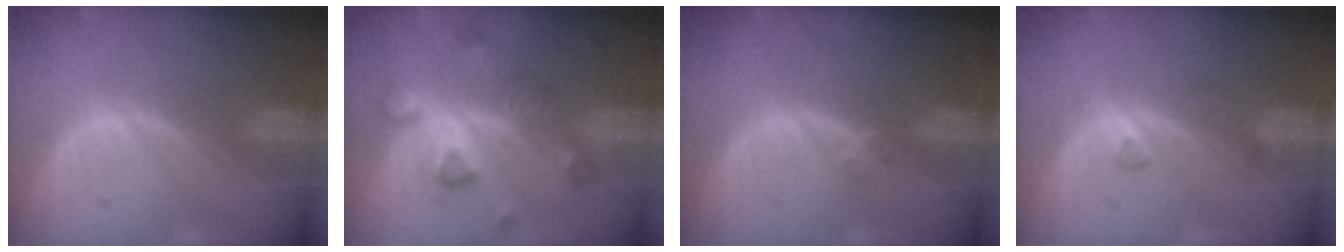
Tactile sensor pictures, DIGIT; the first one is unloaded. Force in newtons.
{"total": 7.9, "press": 7.0, "slide": 3.6}
{"total": 0.9, "press": 0.9, "slide": 0.2}
{"total": 1.5, "press": 1.5, "slide": 0.1}